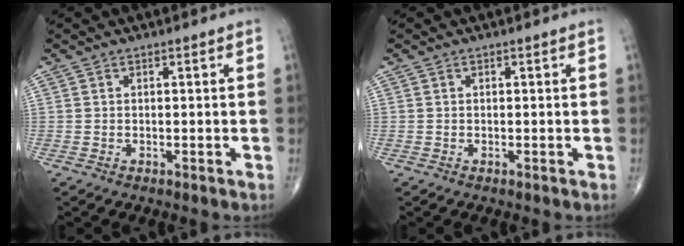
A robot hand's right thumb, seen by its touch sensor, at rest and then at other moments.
{"total": 0.0}